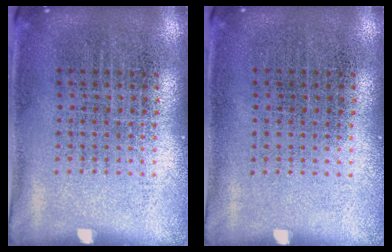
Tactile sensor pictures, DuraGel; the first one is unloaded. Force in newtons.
{"total": 0.0}